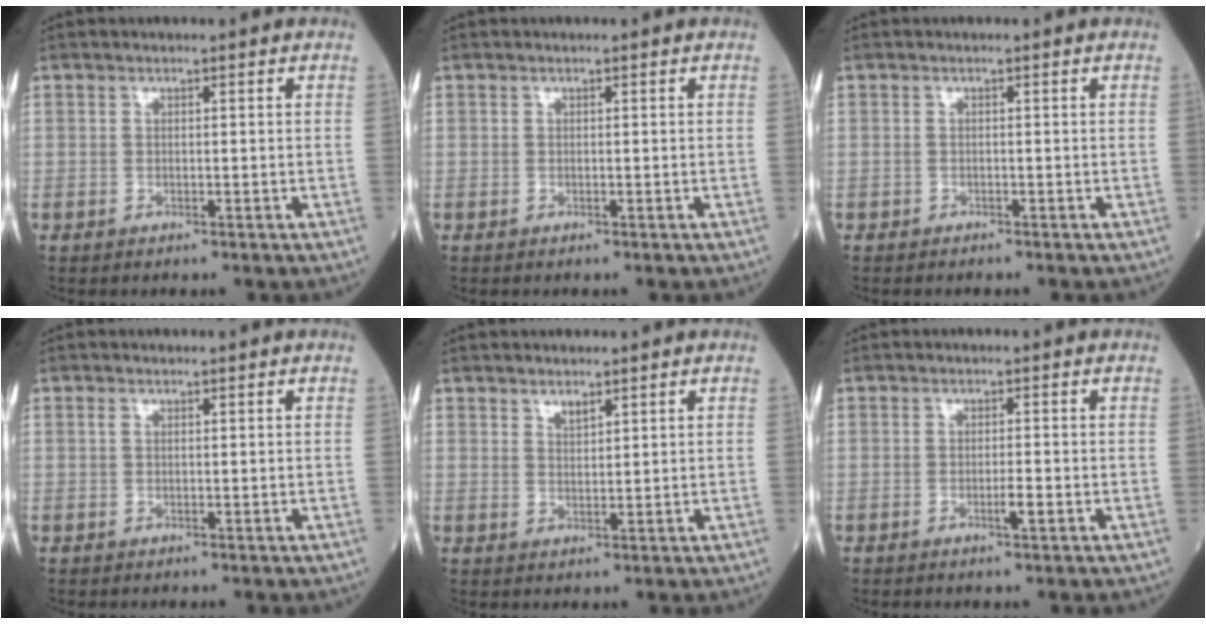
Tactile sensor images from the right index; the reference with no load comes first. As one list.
[{"total": 0.0}, {"total": 0.5, "force": [-0.5, 0.1, 0.0], "torque": [-0.006, 0.000, -0.011]}, {"total": 0.5, "force": [0.3, 0.2, 0.4], "torque": [-0.015, 0.006, 0.005]}, {"total": 1.7, "force": [1.4, 0.5, 0.9], "torque": [-0.018, -0.003, 0.027]}, {"total": 1.8, "force": [-0.8, 0.1, 1.7], "torque": [-0.029, -0.002, -0.014]}]